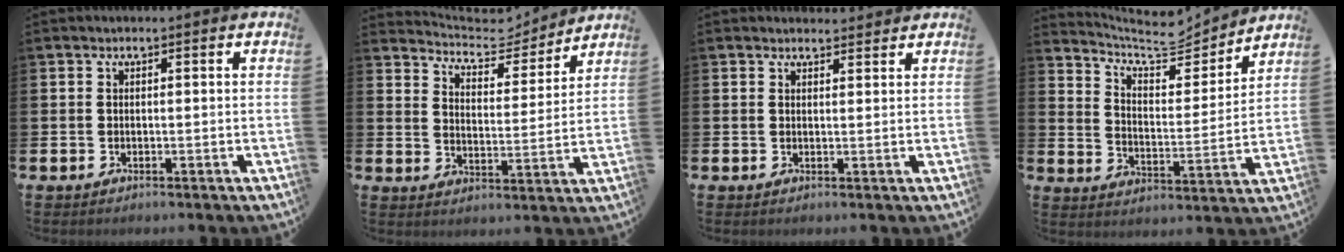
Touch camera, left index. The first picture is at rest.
{"total": 5.6, "force": [5.2, 2.0, 0.8], "torque": [-0.036, -0.043, 0.083]}
{"total": 1.7, "force": [1.7, 0.3, 0.0], "torque": [0.006, -0.008, 0.029]}
{"total": 7.6, "force": [7.0, 2.1, 2.1], "torque": [-0.062, -0.056, 0.117]}